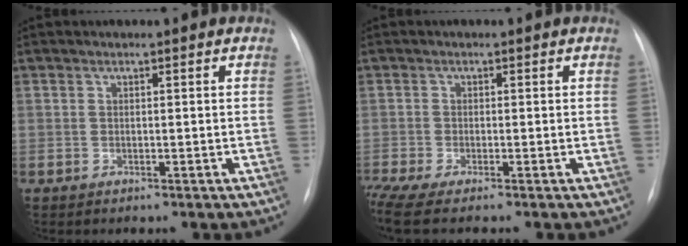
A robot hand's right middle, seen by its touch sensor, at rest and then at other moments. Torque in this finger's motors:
{"motor_torque": [1.06, -1.08, 0.80, 0.21]}